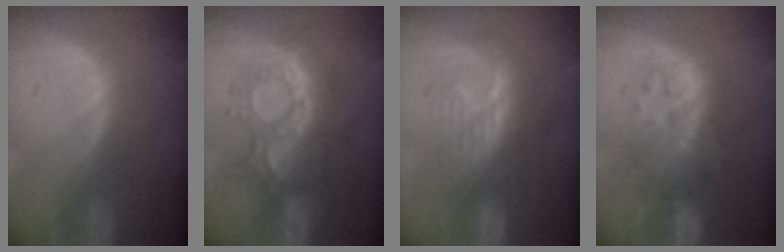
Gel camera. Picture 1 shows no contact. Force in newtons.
{"total": 8.9, "press": 8.9, "slide": 0.3}
{"total": 8.8, "press": 7.5, "slide": 4.6}
{"total": 8.1, "press": 8.1, "slide": 0.9}